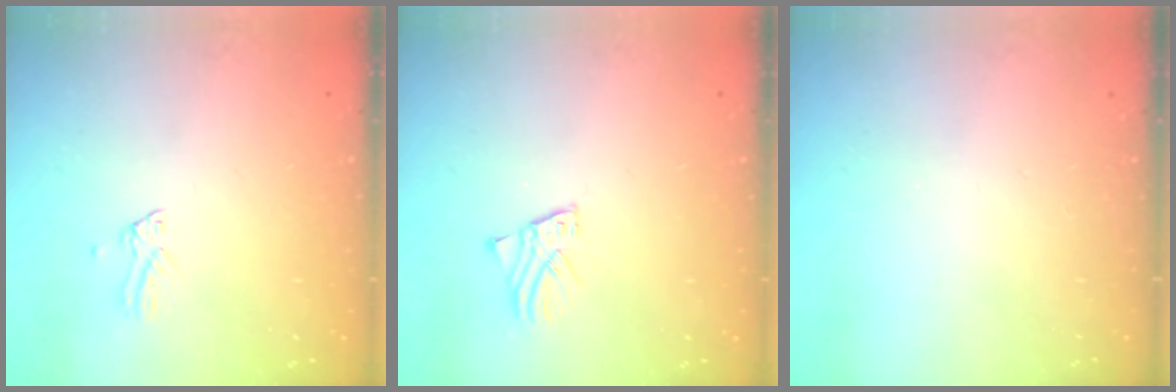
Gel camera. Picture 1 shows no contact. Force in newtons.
{"total": 1.6, "press": 1.6, "slide": 0.2}
{"total": 0.0}